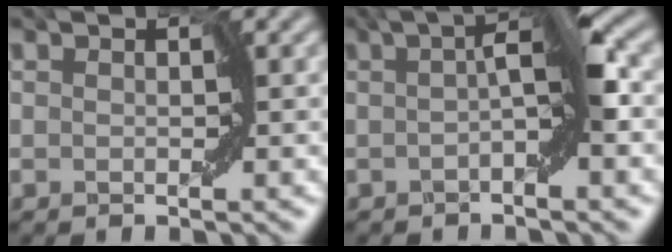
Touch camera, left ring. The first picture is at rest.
{"total": 4.1, "force": [-0.1, 0.3, 4.1], "torque": [-0.069, 0.013, -0.014]}